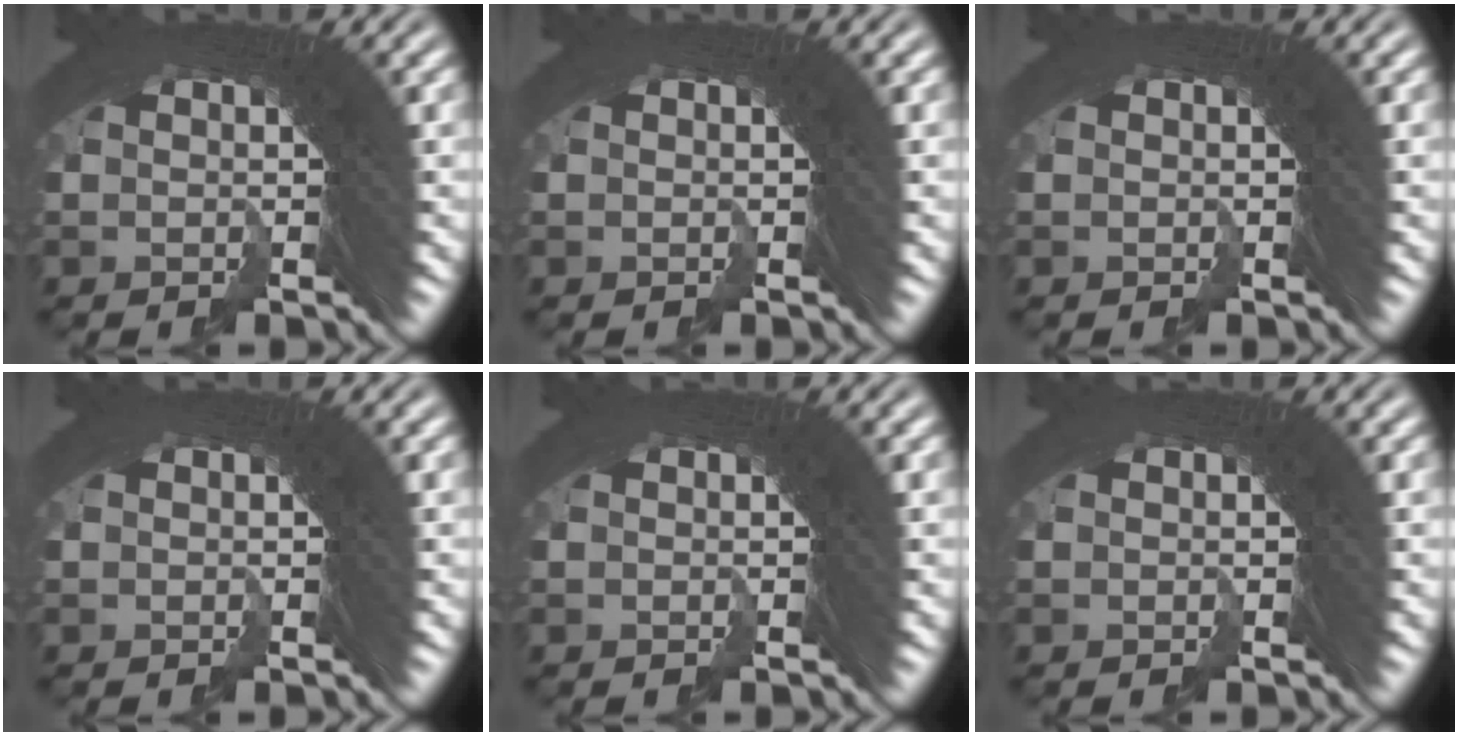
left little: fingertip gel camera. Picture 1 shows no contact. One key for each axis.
{"total": 0.0}
{"total": 0.0}
{"total": 0.0}
{"total": 0.0}
{"total": 0.0}